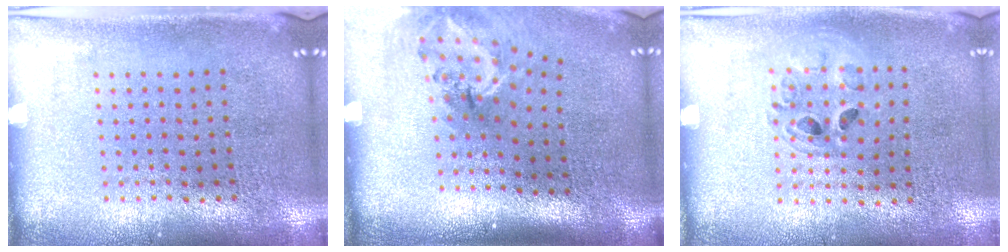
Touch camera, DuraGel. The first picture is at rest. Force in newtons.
{"total": 1.9, "press": 1.3, "slide": 1.4}
{"total": 1.0, "press": 1.0, "slide": 0.1}